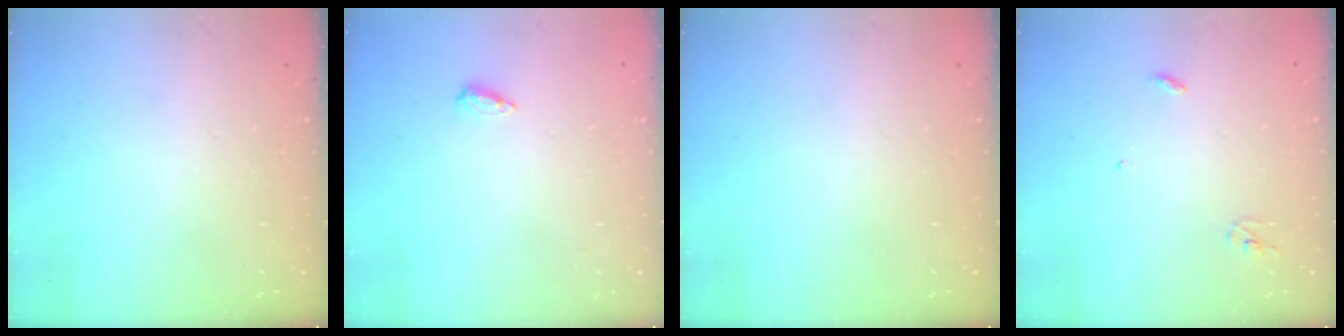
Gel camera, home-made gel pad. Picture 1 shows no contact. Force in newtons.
{"total": 4.1, "press": 4.1, "slide": 0.5}
{"total": 0.0}
{"total": 3.0, "press": 2.9, "slide": 0.2}